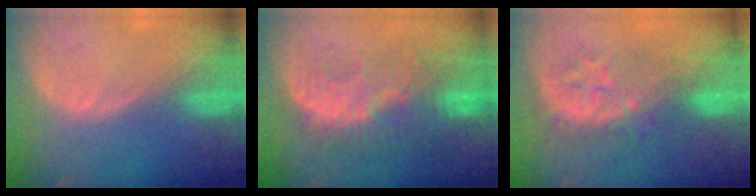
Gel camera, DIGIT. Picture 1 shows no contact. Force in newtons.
{"total": 10.6, "press": 9.5, "slide": 4.7}
{"total": 8.7, "press": 8.0, "slide": 3.5}